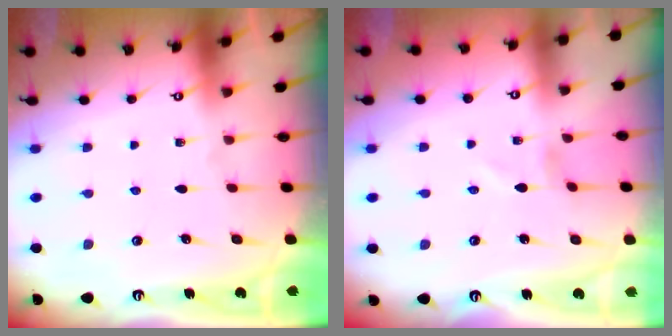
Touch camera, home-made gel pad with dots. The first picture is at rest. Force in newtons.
{"total": 0.0}